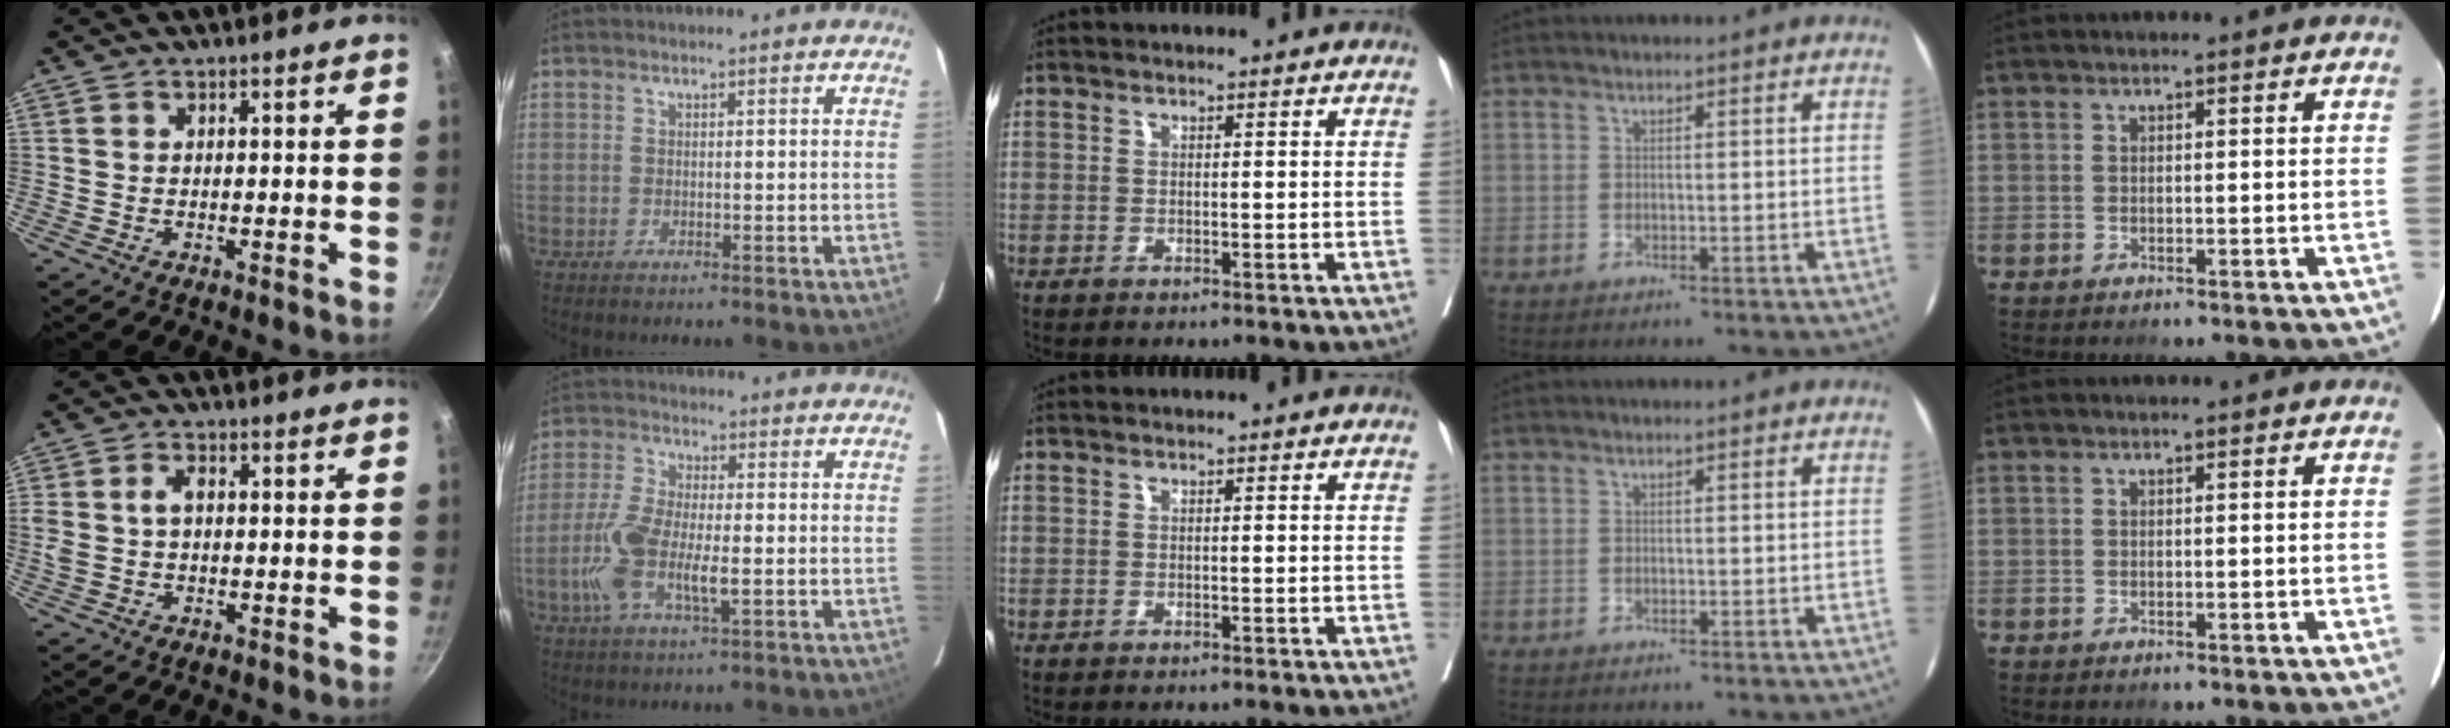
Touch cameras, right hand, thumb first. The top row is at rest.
{"thumb": {"total": 4.4, "force": [0.3, 2.9, 3.3], "torque": [-0.075, 0.014, 0.007]}, "index": {"total": 9.7, "force": [-2.1, 2.9, 9.0], "torque": [-0.196, 0.000, -0.039]}}